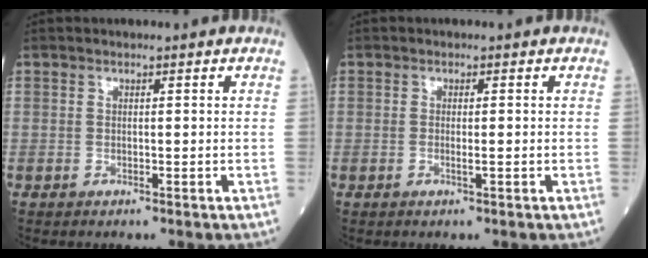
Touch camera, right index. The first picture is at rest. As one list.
[{"total": 1.0, "force": [-0.3, 0.1, 0.9], "torque": [-0.023, -0.002, -0.005]}]